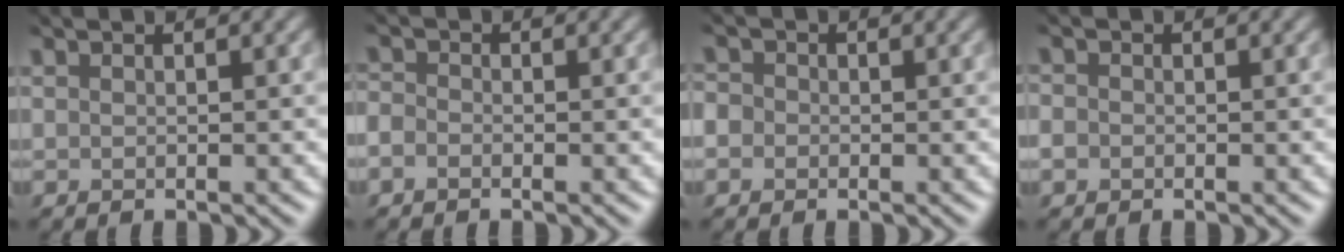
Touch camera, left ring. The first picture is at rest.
{"total": 1.7, "force": [-1.6, 0.5, -0.3], "torque": [-0.005, -0.004, -0.023]}
{"total": 1.6, "force": [-1.1, 1.1, -0.3], "torque": [-0.007, -0.006, -0.012]}
{"total": 1.1, "force": [-0.9, 0.5, -0.4], "torque": [-0.008, -0.004, -0.005]}